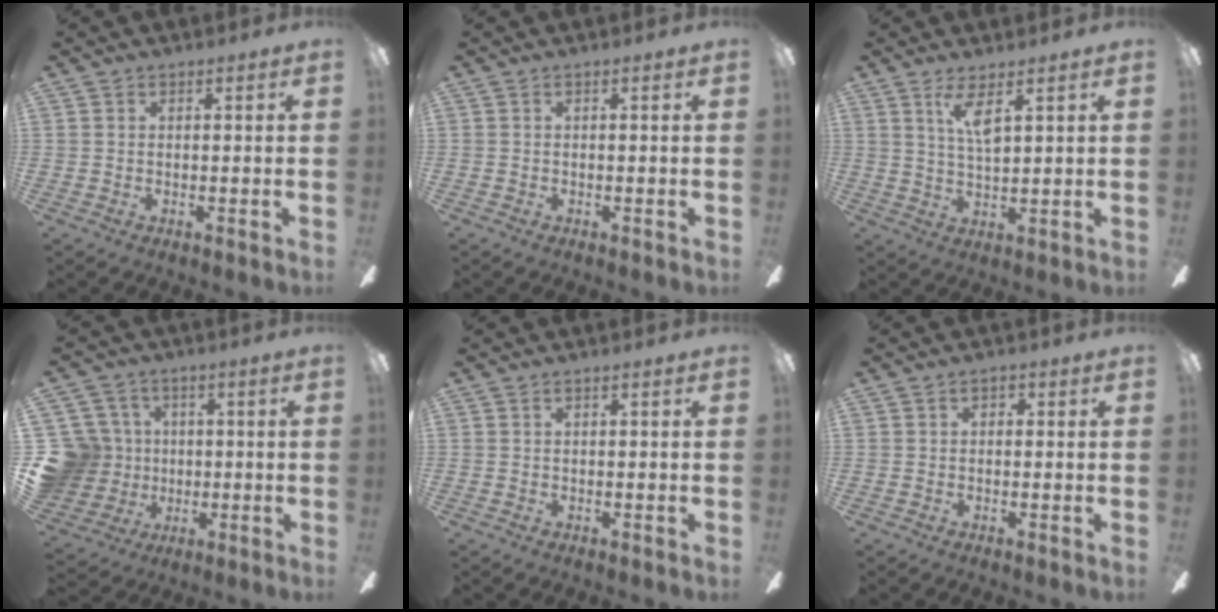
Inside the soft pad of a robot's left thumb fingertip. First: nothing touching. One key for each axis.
{"total": 0.0}
{"total": 6.2, "fx": 3.6, "fy": 1.4, "fz": 4.8, "tx": -0.097, "ty": -0.006, "tz": 0.060}
{"total": 16.3, "fx": -0.2, "fy": 15.2, "fz": 5.8, "tx": -0.164, "ty": 0.009, "tz": 0.022}
{"total": 0.0}
{"total": 1.1, "fx": -0.2, "fy": 0.9, "fz": 0.5, "tx": -0.010, "ty": 0.007, "tz": -0.005}